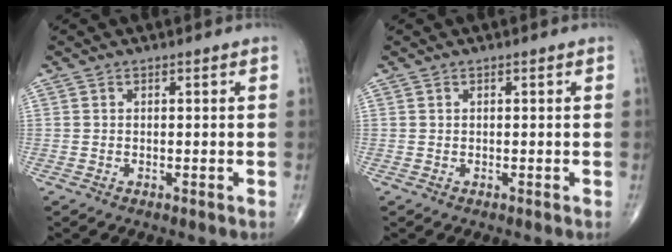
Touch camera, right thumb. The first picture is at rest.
{"total": 0.0}